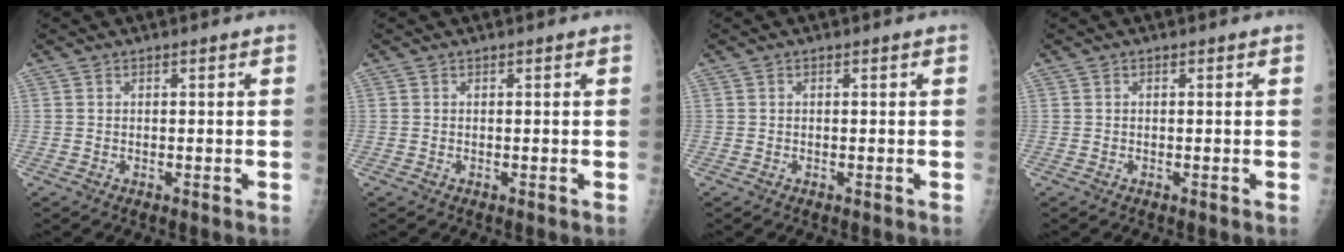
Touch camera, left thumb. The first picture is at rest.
{"total": 0.0}
{"total": 0.0}
{"total": 0.0}